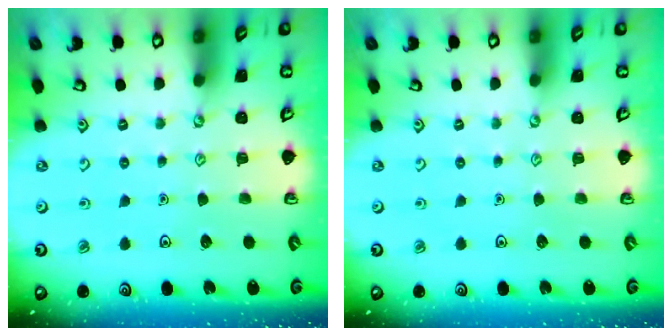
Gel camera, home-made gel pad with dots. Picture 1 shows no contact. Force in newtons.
{"total": 0.0}